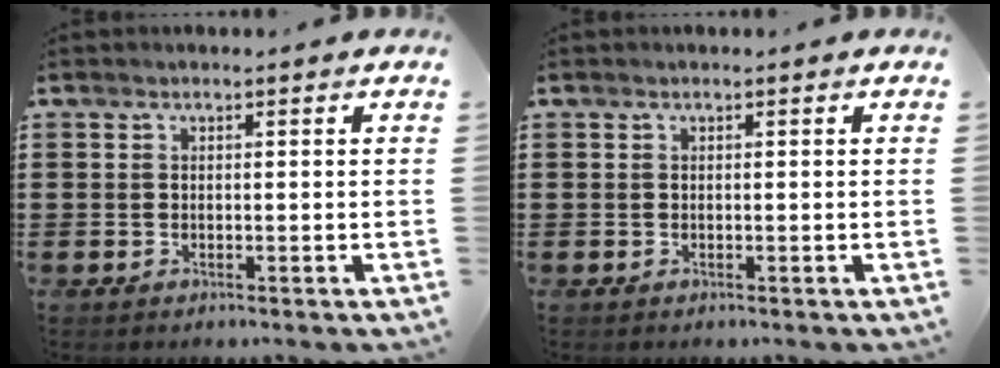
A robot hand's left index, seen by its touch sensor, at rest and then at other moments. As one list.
[{"total": 0.0}]